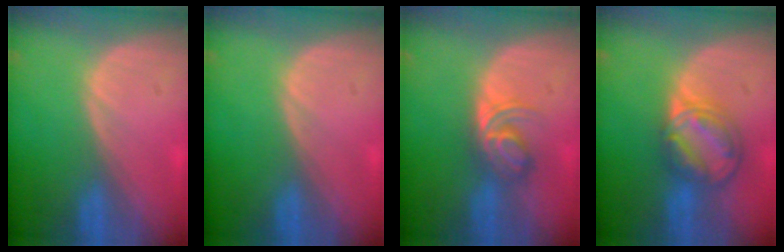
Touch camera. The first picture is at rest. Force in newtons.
{"total": 0.0}
{"total": 5.8, "press": 5.0, "slide": 2.9}
{"total": 8.2, "press": 7.0, "slide": 4.4}